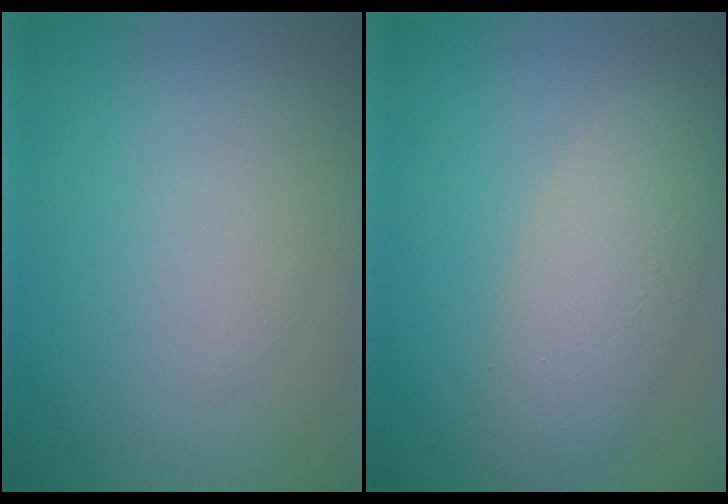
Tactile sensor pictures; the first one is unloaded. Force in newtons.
{"total": 4.5, "press": 4.5, "slide": 0.1}